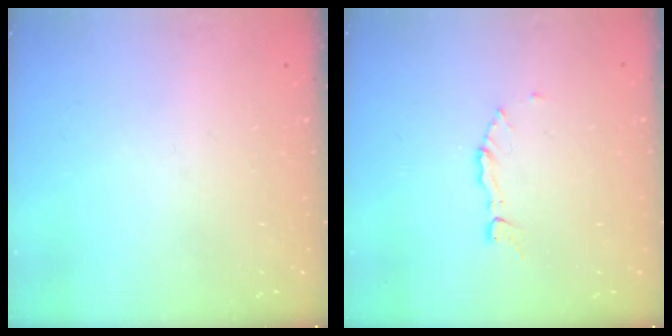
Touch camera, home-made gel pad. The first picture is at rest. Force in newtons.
{"total": 2.8, "press": 2.8, "slide": 0.2}